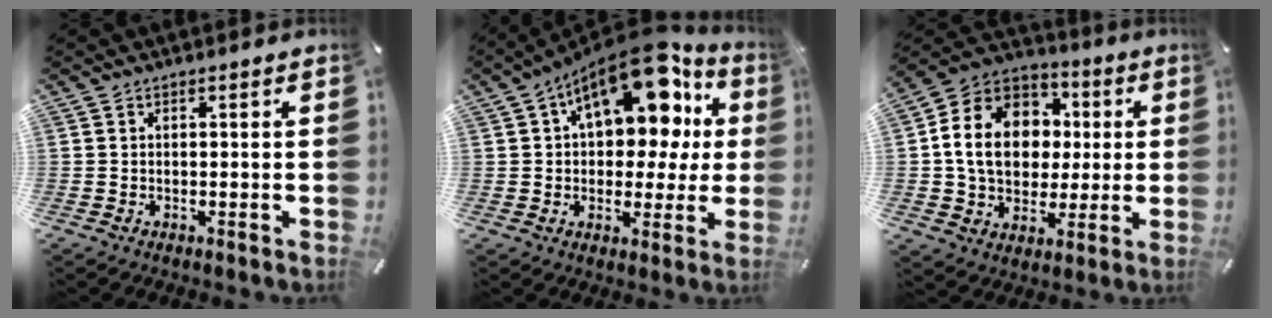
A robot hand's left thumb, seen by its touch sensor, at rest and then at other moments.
{"total": 18.9, "force": [9.3, 9.9, 13.1], "torque": [-0.192, -0.054, 0.158]}
{"total": 15.8, "force": [0.7, 13.5, 8.2], "torque": [-0.165, 0.015, 0.015]}